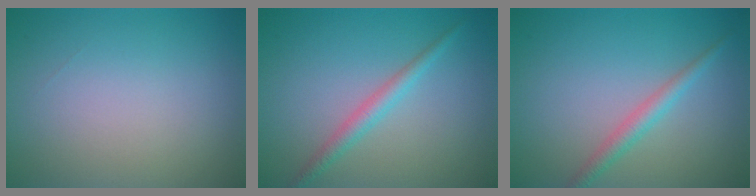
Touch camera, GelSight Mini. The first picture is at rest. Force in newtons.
{"total": 2.0, "press": 2.0, "slide": 0.1}
{"total": 2.0, "press": 2.0, "slide": 0.0}